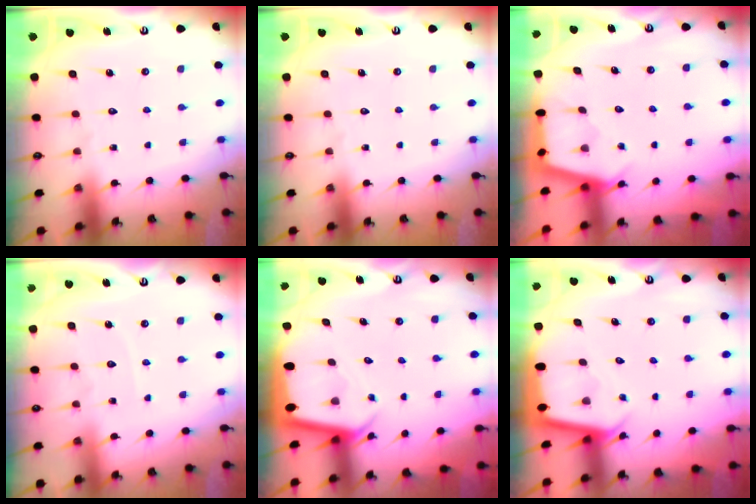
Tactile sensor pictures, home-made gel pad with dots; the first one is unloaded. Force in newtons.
{"total": 0.0}
{"total": 2.7, "press": 2.7, "slide": 0.3}
{"total": 4.0, "press": 4.0, "slide": 0.6}
{"total": 2.3, "press": 2.3, "slide": 0.2}
{"total": 2.2, "press": 2.2, "slide": 0.1}